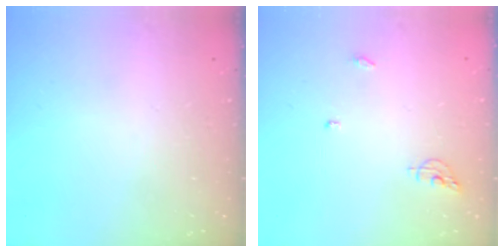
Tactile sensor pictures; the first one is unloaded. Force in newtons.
{"total": 5.9, "press": 5.9, "slide": 0.2}